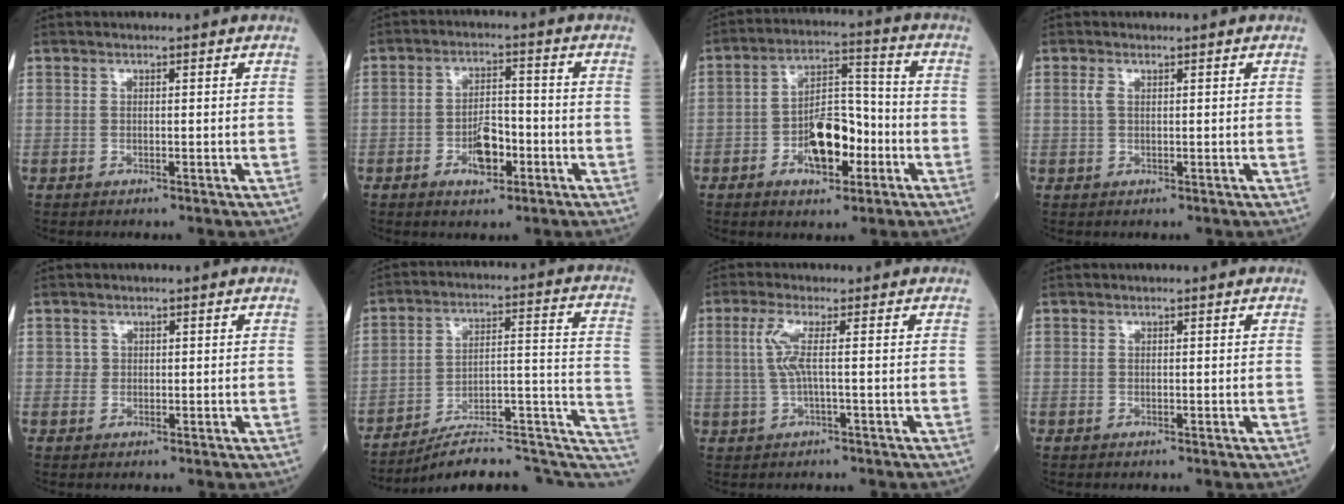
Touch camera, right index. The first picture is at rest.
{"total": 5.6, "force": [-2.3, 2.3, 4.5], "torque": [-0.082, 0.003, -0.038]}
{"total": 9.7, "force": [-3.5, 4.2, 8.1], "torque": [-0.144, 0.017, -0.057]}
{"total": 1.1, "force": [0.5, 0.5, 0.9], "torque": [-0.027, 0.008, 0.011]}
{"total": 0.7, "force": [0.1, 0.7, 0.0], "torque": [0.007, 0.004, -0.001]}
{"total": 18.7, "force": [-15.0, 4.9, 10.0], "torque": [-0.078, 0.065, -0.208]}
{"total": 3.7, "force": [0.4, -0.1, 3.7], "torque": [-0.090, 0.005, 0.009]}
{"total": 0.0}